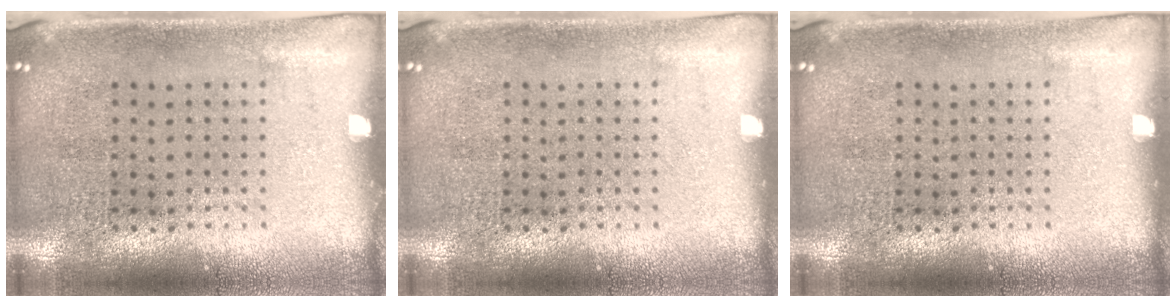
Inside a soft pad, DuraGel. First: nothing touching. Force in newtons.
{"total": 0.0}
{"total": 0.0}